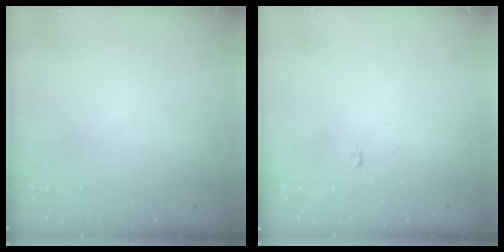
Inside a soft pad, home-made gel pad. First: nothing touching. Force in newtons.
{"total": 2.0, "press": 2.0, "slide": 0.4}